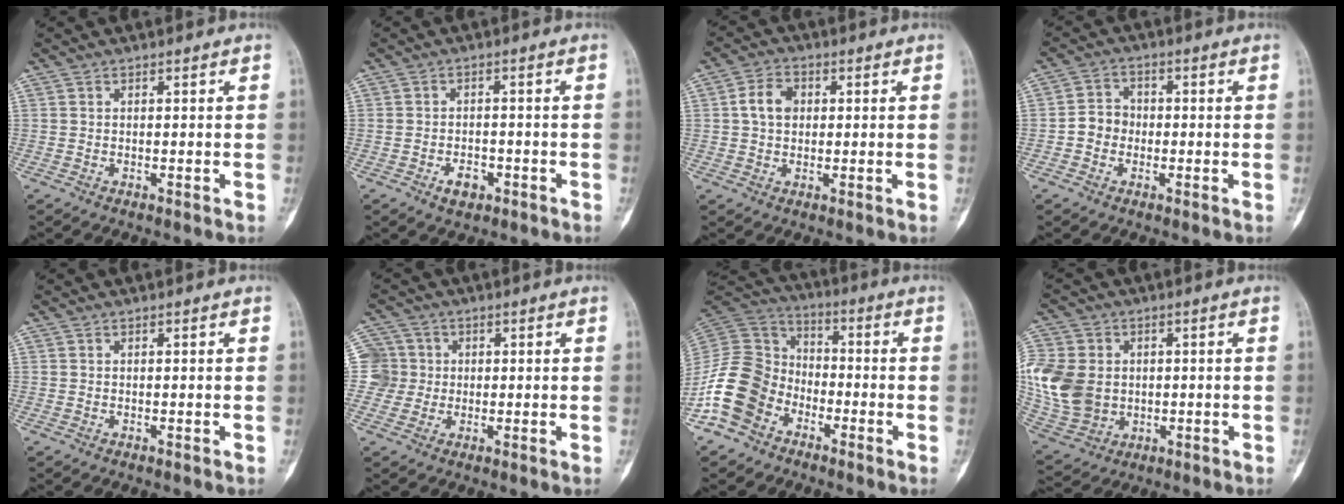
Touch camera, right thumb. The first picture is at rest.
{"total": 3.5, "force": [-1.8, 2.2, 1.9], "torque": [-0.018, 0.009, -0.027]}
{"total": 5.5, "force": [0.8, 4.2, 3.5], "torque": [-0.054, 0.010, 0.009]}
{"total": 4.5, "force": [-1.0, 4.0, 1.9], "torque": [-0.014, 0.017, -0.027]}
{"total": 0.0}
{"total": 6.3, "force": [0.4, 6.2, 0.3], "torque": [0.019, 0.014, 0.001]}
{"total": 14.4, "force": [-7.1, 10.9, 6.1], "torque": [-0.103, 0.063, -0.147]}
{"total": 16.0, "force": [0.2, 12.7, 9.7], "torque": [-0.219, 0.000, 0.020]}